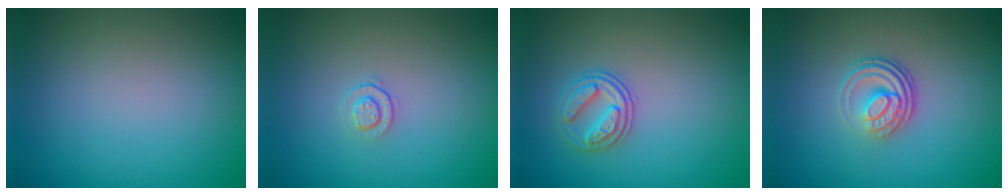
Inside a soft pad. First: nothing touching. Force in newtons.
{"total": 1.1, "press": 0.7, "slide": 0.9}
{"total": 2.6, "press": 2.5, "slide": 0.7}
{"total": 3.8, "press": 2.6, "slide": 2.8}